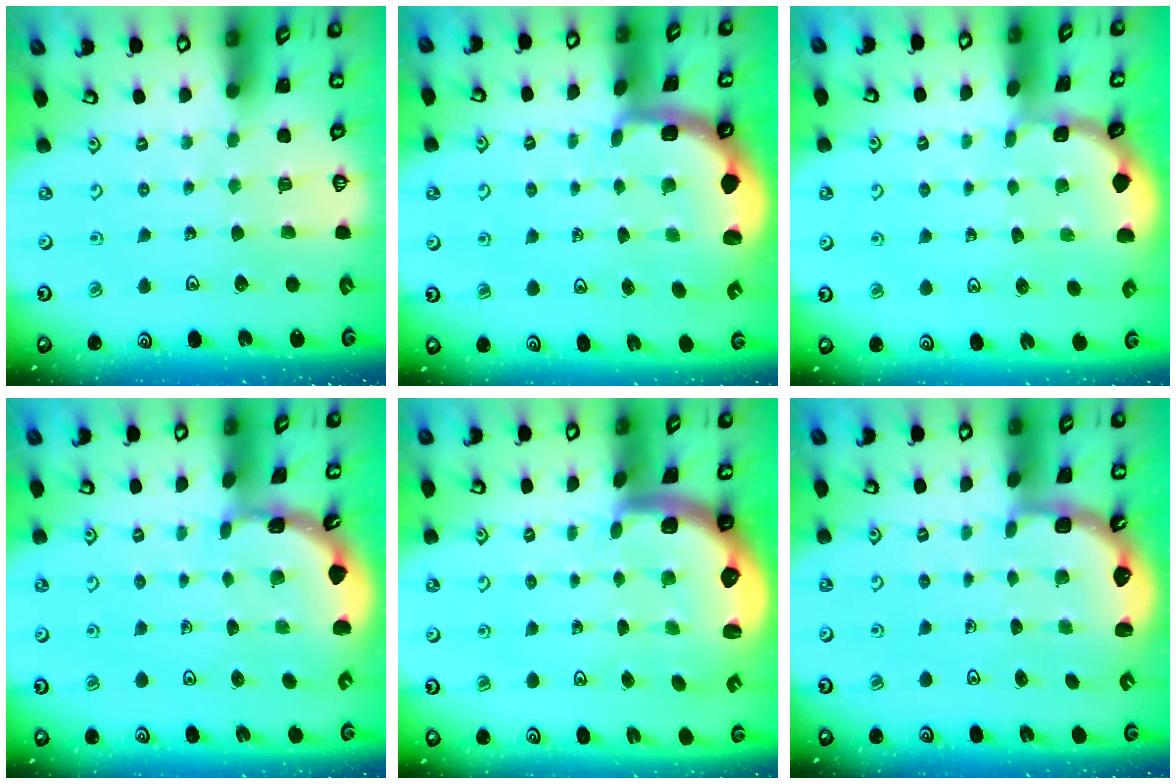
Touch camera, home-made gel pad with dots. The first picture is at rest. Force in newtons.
{"total": 2.1, "press": 1.9, "slide": 0.8}
{"total": 1.2, "press": 1.1, "slide": 0.1}
{"total": 1.8, "press": 1.8, "slide": 0.1}
{"total": 2.8, "press": 2.4, "slide": 1.4}
{"total": 2.4, "press": 2.0, "slide": 1.3}